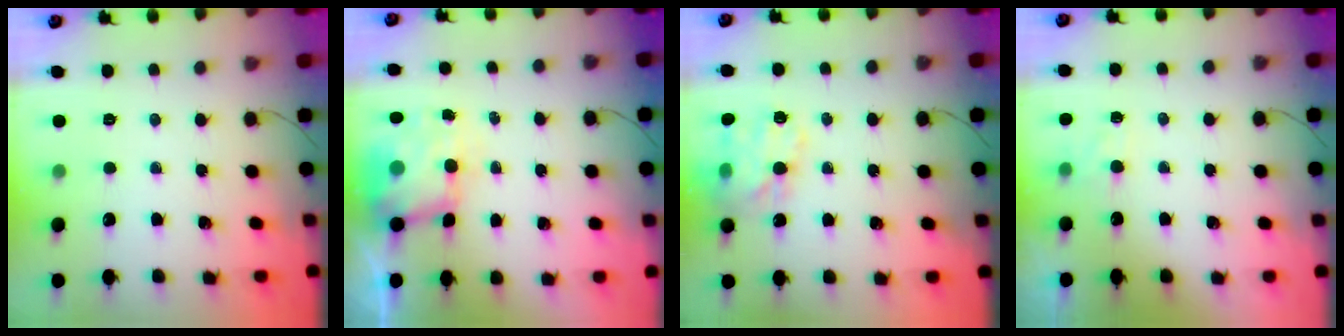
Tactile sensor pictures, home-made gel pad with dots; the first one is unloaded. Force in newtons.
{"total": 7.7, "press": 7.4, "slide": 1.8}
{"total": 15.9, "press": 15.8, "slide": 2.3}
{"total": 3.0, "press": 2.9, "slide": 1.1}